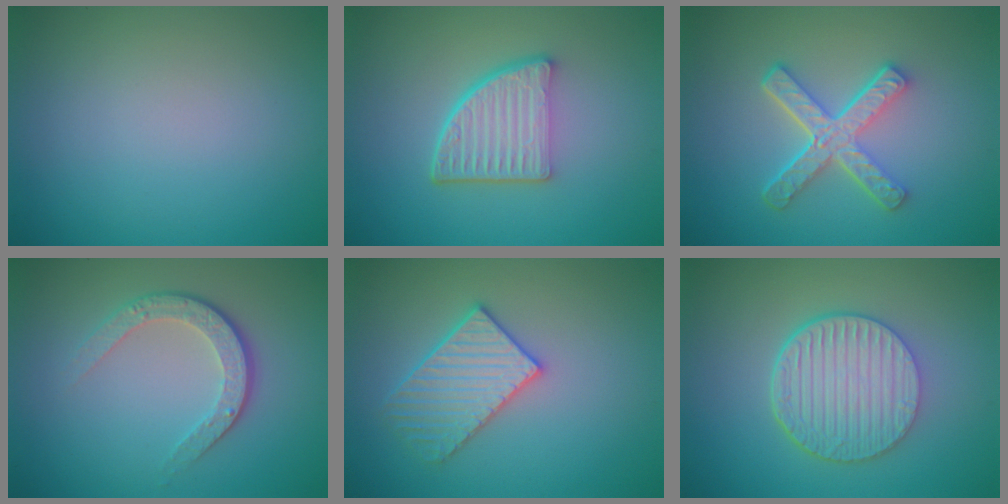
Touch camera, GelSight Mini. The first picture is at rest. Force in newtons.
{"total": 5.4, "press": 3.9, "slide": 3.8}
{"total": 5.1, "press": 3.6, "slide": 3.5}
{"total": 3.5, "press": 2.5, "slide": 2.5}
{"total": 3.4, "press": 3.3, "slide": 0.8}
{"total": 6.4, "press": 4.5, "slide": 4.6}